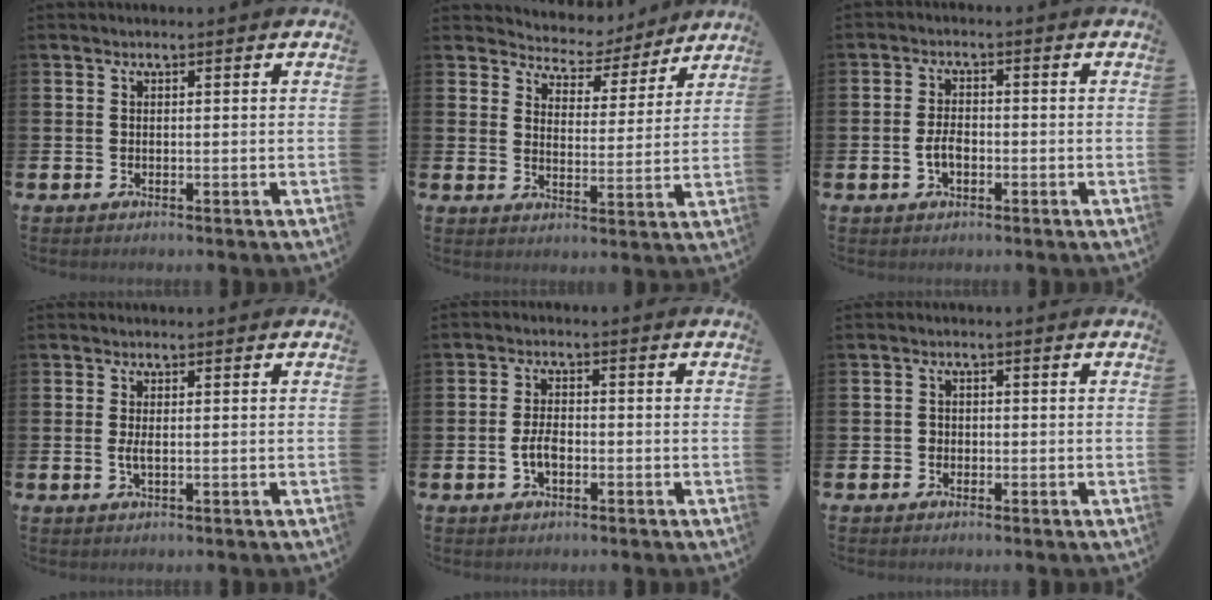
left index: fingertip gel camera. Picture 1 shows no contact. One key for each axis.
{"total": 5.2, "fx": 4.9, "fy": 1.9, "fz": 0.0, "tx": -0.015, "ty": -0.048, "tz": 0.078}
{"total": 2.9, "fx": -0.7, "fy": 1.6, "fz": 2.2, "tx": -0.036, "ty": 0.002, "tz": -0.015}
{"total": 1.8, "fx": 0.0, "fy": 0.7, "fz": 1.6, "tx": -0.026, "ty": 0.000, "tz": -0.002}
{"total": 3.1, "fx": -0.8, "fy": 1.7, "fz": 2.5, "tx": -0.042, "ty": 0.003, "tz": -0.017}
{"total": 1.2, "fx": -0.6, "fy": 1.0, "fz": 0.2, "tx": 0.000, "ty": 0.002, "tz": -0.015}